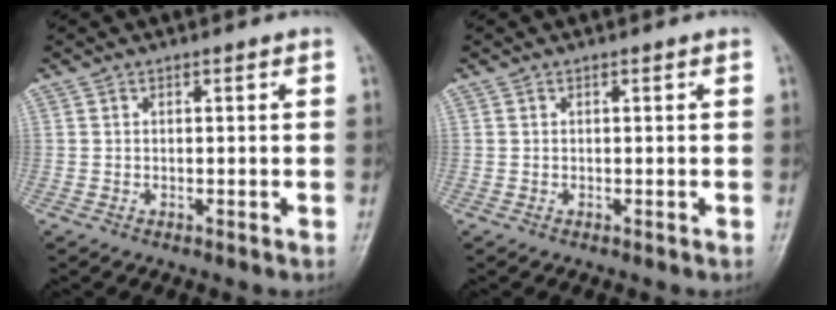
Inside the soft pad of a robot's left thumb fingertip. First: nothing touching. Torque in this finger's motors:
{"motor_torque": [0.00, 0.00, -0.06, 0.00, 0.00]}